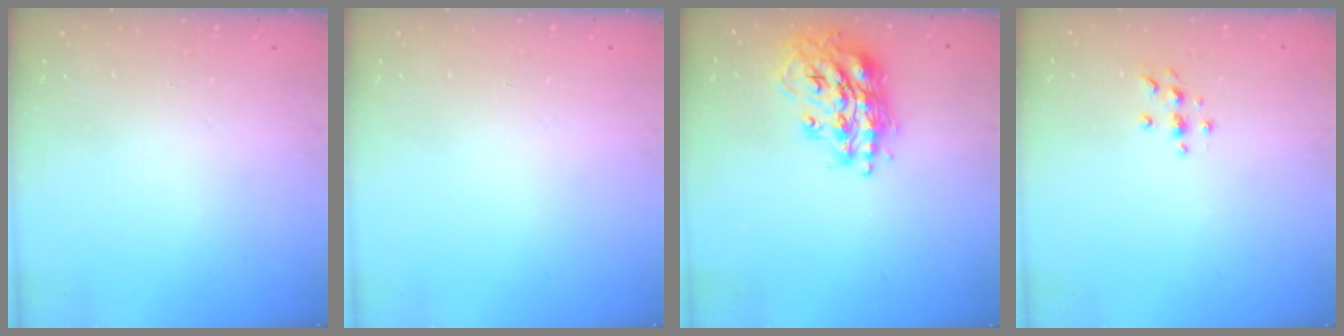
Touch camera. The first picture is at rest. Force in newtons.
{"total": 0.0}
{"total": 17.1, "press": 17.0, "slide": 1.4}
{"total": 3.7, "press": 3.6, "slide": 0.5}